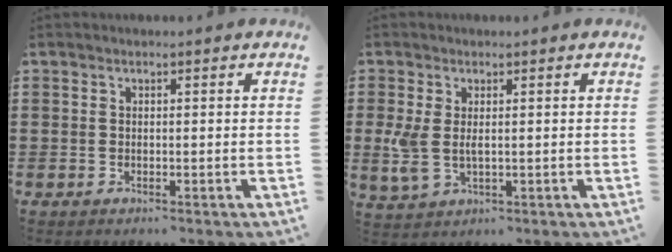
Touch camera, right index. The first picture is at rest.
{"total": 3.8, "force": [0.5, 1.8, 3.3], "torque": [-0.090, -0.004, 0.003]}